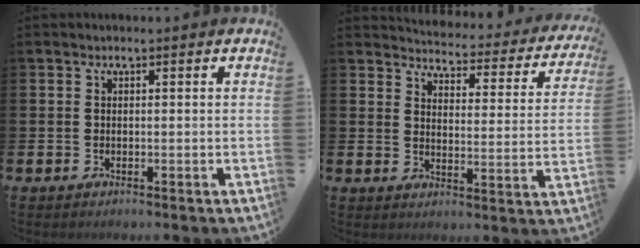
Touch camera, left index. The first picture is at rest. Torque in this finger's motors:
{"motor_torque": [0.91, -1.23, 0.08, 0.00]}